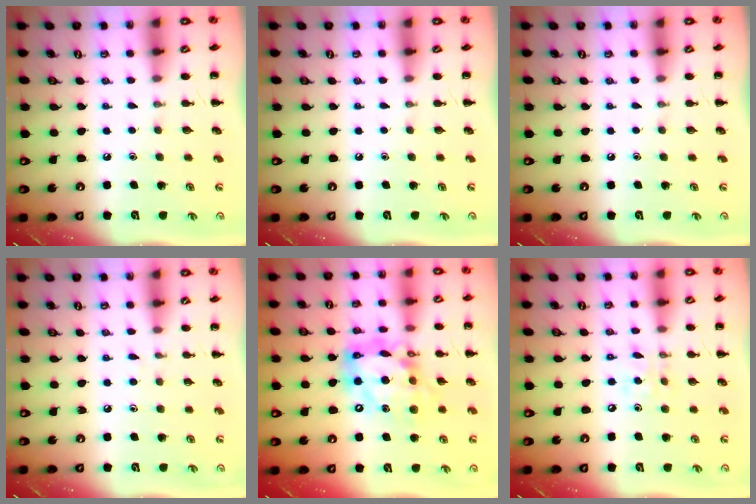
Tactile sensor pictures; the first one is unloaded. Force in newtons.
{"total": 0.0}
{"total": 0.0}
{"total": 2.7, "press": 2.4, "slide": 1.4}
{"total": 16.2, "press": 15.6, "slide": 4.2}
{"total": 5.5, "press": 5.4, "slide": 1.3}